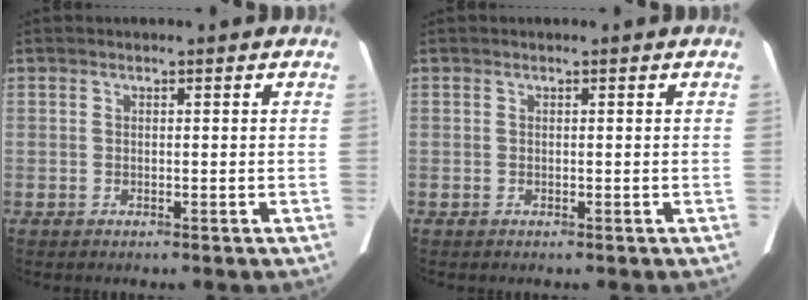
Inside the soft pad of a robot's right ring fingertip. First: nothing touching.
{"total": 0.0}